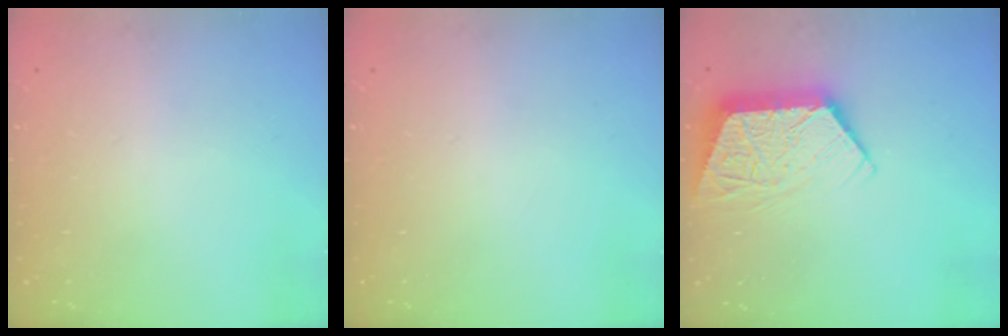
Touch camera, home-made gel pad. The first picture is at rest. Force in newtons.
{"total": 0.0}
{"total": 12.8, "press": 12.8, "slide": 1.1}